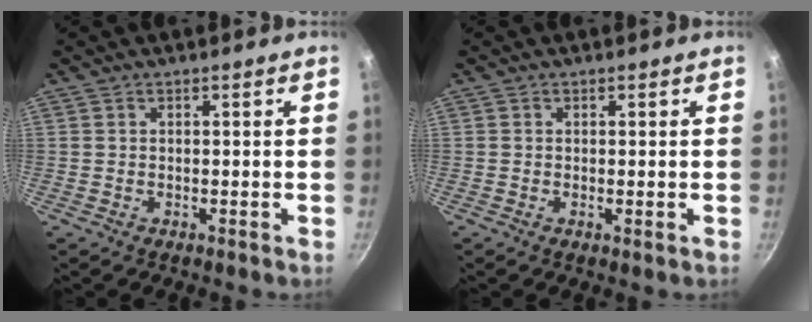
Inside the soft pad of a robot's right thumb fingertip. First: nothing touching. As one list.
[{"total": 0.6, "force": [0.0, 0.2, 0.6], "torque": [-0.012, -0.003, -0.002]}]